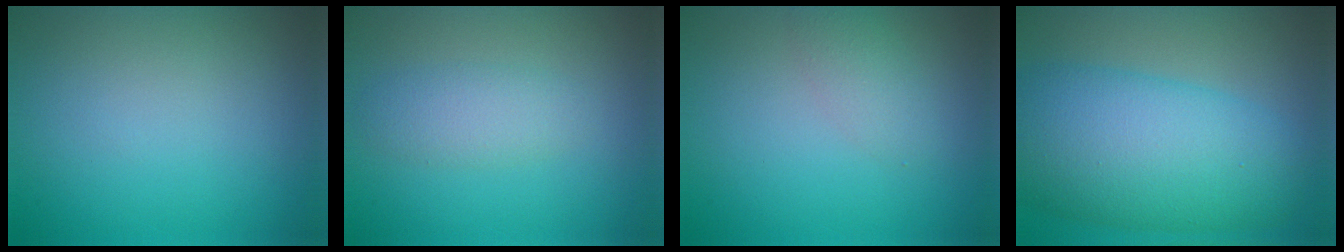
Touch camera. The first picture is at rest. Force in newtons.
{"total": 2.2, "press": 2.2, "slide": 0.0}
{"total": 1.7, "press": 1.7, "slide": 0.1}
{"total": 10.4, "press": 10.4, "slide": 0.2}